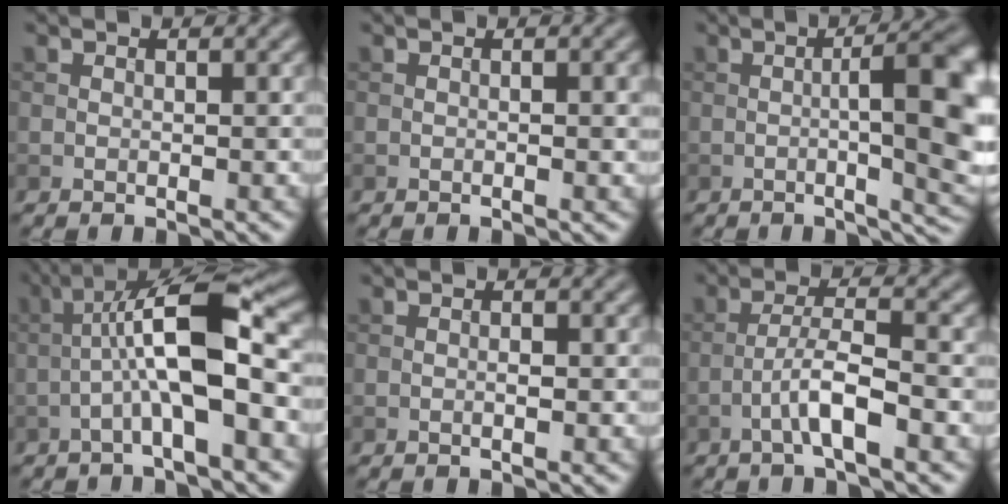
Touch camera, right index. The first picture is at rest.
{"total": 1.3, "force": [-0.1, 0.2, 1.3], "torque": [-0.019, -0.002, -0.001]}
{"total": 11.5, "force": [-0.3, 3.4, 11.0], "torque": [-0.119, 0.003, -0.001]}
{"total": 8.3, "force": [-1.4, 1.7, 8.0], "torque": [-0.133, 0.030, -0.033]}
{"total": 0.7, "force": [-0.2, 0.1, 0.7], "torque": [-0.013, -0.001, -0.004]}
{"total": 4.1, "force": [-1.9, 0.6, 3.6], "torque": [-0.067, 0.015, -0.042]}